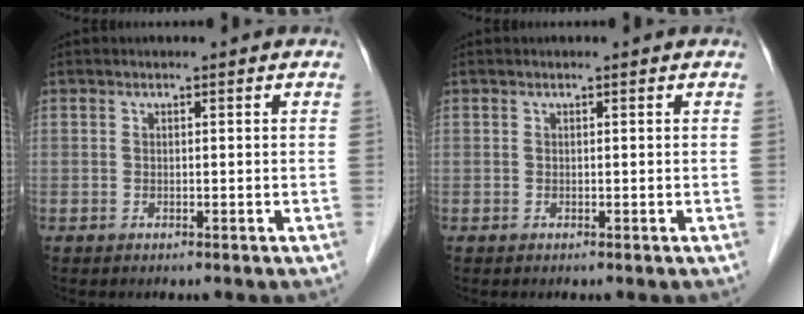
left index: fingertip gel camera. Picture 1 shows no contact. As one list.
[{"total": 0.0}]